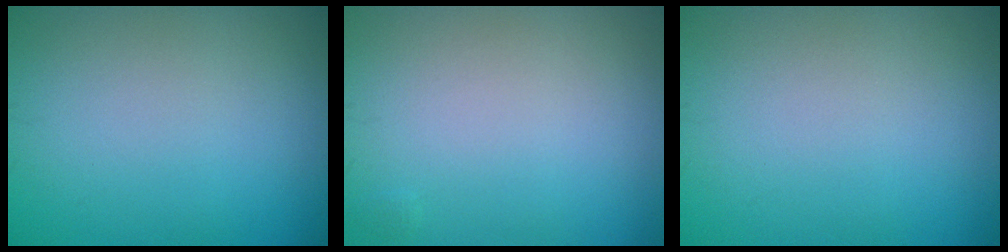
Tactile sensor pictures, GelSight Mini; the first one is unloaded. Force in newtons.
{"total": 0.0}
{"total": 0.0}